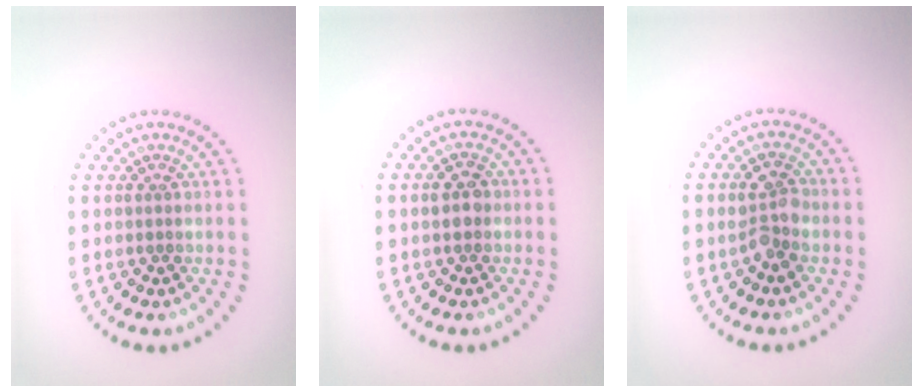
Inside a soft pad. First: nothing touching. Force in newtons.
{"total": 1.8, "press": 1.8, "slide": 0.1}
{"total": 2.6, "press": 2.6, "slide": 0.3}